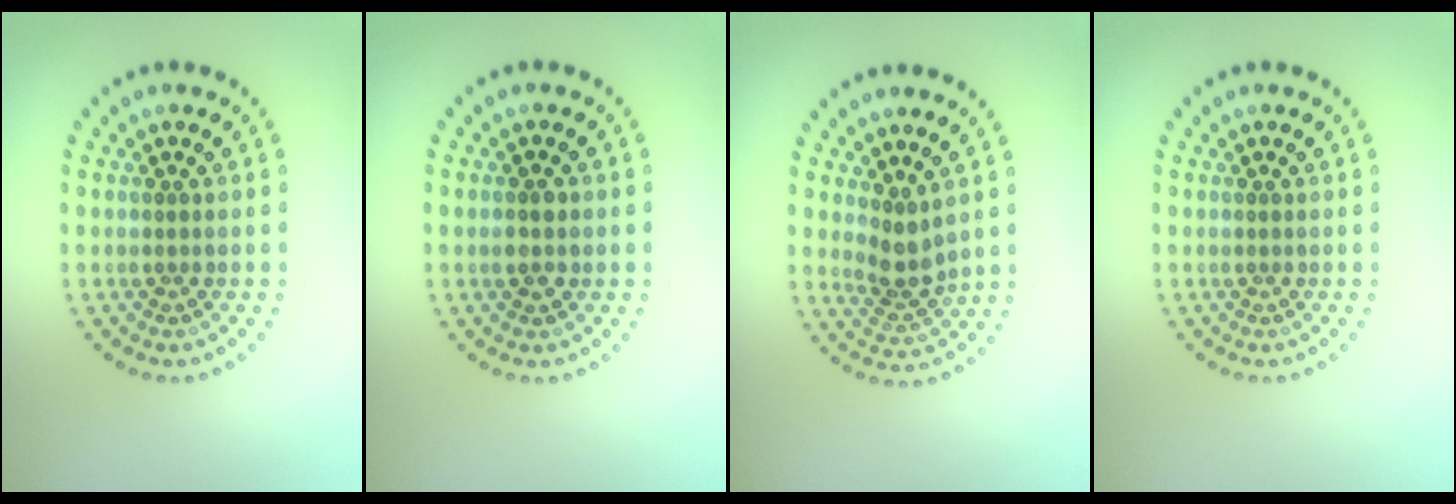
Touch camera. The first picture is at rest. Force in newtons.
{"total": 2.0, "press": 2.0, "slide": 0.0}
{"total": 2.6, "press": 2.0, "slide": 1.6}
{"total": 0.0}